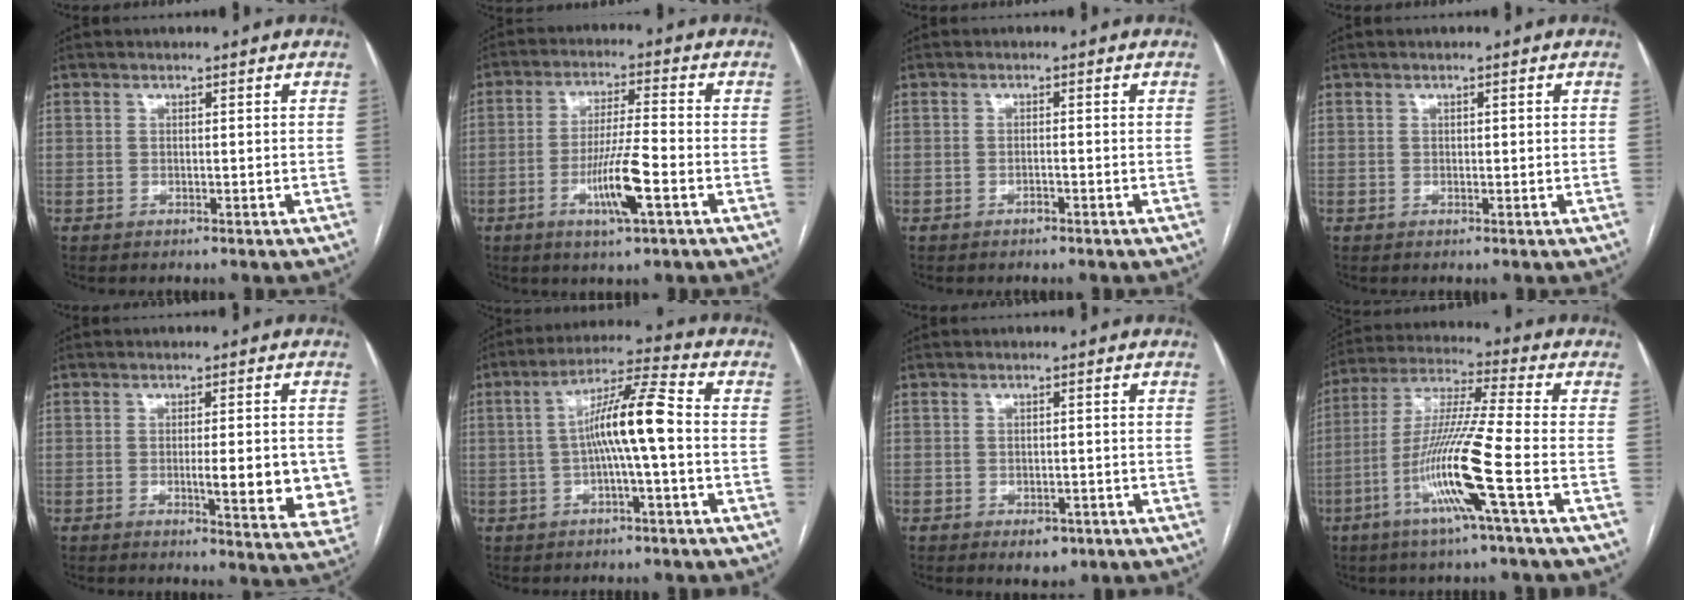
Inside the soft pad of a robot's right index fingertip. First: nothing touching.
{"total": 8.9, "force": [-3.3, 0.2, 8.2], "torque": [-0.155, -0.009, -0.061]}
{"total": 0.8, "force": [-0.6, 0.2, 0.5], "torque": [-0.011, 0.001, -0.010]}
{"total": 0.8, "force": [0.2, 0.4, 0.6], "torque": [-0.007, 0.002, 0.004]}
{"total": 9.5, "force": [-1.1, 2.1, 9.2], "torque": [-0.106, -0.012, -0.012]}
{"total": 9.5, "force": [-0.7, 0.2, 9.5], "torque": [-0.168, 0.024, -0.018]}
{"total": 3.2, "force": [-1.8, 2.1, 1.7], "torque": [-0.013, 0.001, -0.013]}
{"total": 14.4, "force": [-5.3, -1.5, 13.3], "torque": [-0.266, -0.012, -0.108]}